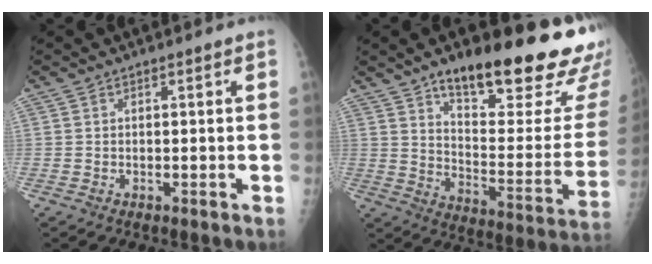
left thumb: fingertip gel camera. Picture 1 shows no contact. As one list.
[{"total": 27.9, "force": [17.9, 8.5, 19.5], "torque": [-0.231, -0.081, 0.262]}]